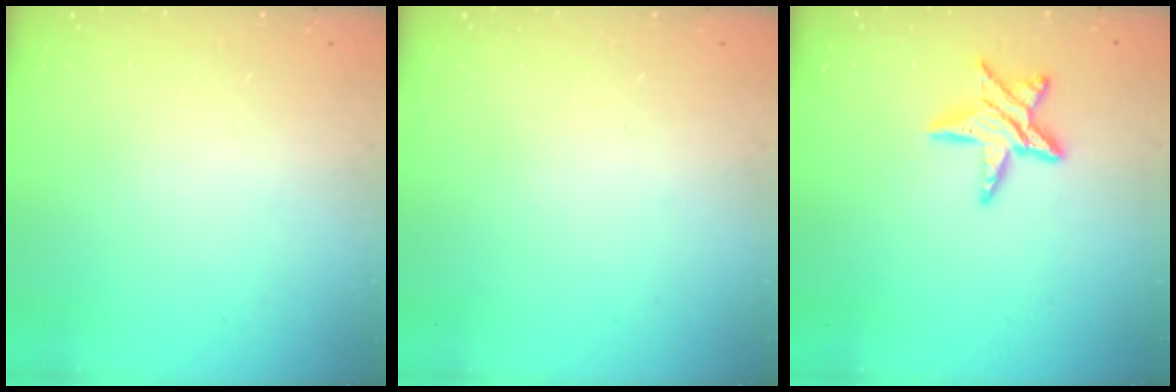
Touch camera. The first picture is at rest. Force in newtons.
{"total": 0.0}
{"total": 9.9, "press": 9.9, "slide": 0.5}